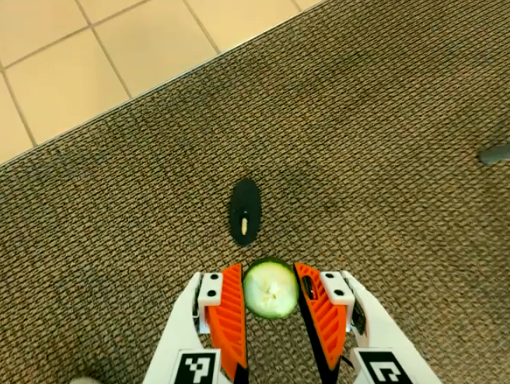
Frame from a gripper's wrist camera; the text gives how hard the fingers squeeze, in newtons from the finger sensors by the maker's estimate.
{"total": 7.5, "left": 7.5, "right": 7.5}